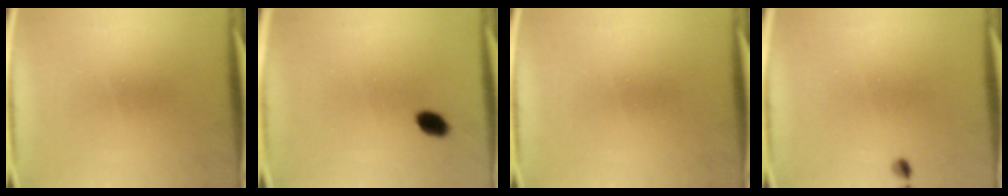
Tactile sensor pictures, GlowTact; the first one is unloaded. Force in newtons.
{"total": 3.1}
{"total": 0.0}
{"total": 1.0}